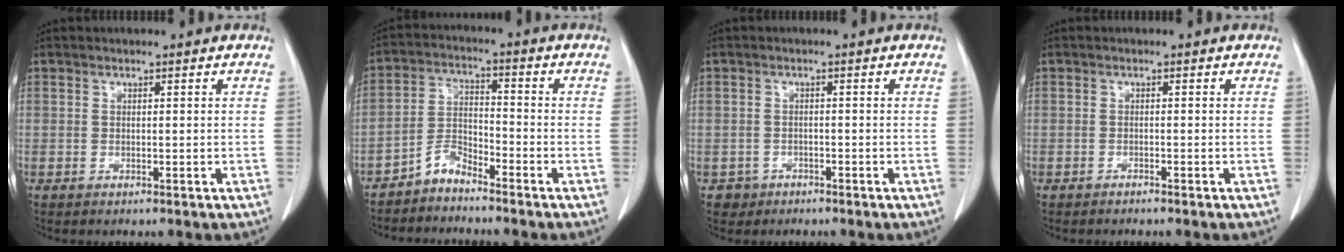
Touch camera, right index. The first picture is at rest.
{"total": 4.2, "force": [-3.8, 1.5, 1.2], "torque": [-0.018, -0.001, -0.074]}
{"total": 2.2, "force": [-1.3, 1.8, -0.3], "torque": [0.006, 0.011, -0.022]}
{"total": 0.9, "force": [-0.8, 0.0, 0.3], "torque": [-0.008, -0.001, -0.011]}